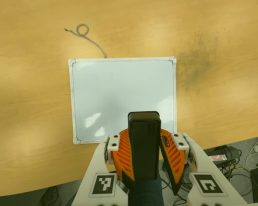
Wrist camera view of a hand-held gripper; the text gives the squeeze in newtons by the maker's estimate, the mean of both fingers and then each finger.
{"total": 8.9, "left": 8.5, "right": 9.3}